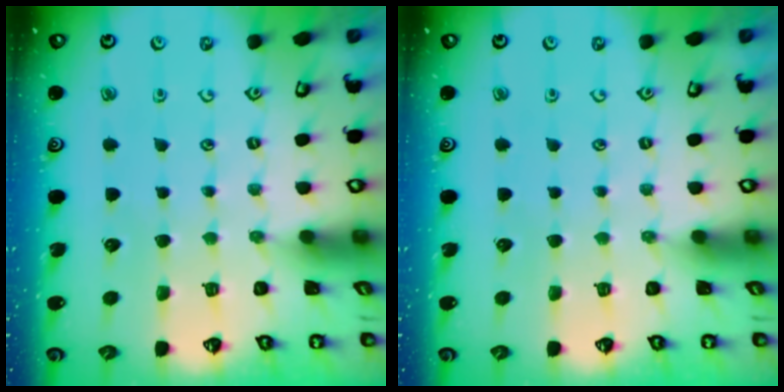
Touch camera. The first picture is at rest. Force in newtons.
{"total": 0.0}